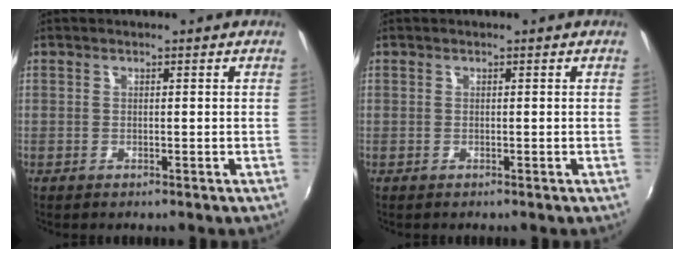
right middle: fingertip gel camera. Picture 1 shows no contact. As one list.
[{"total": 0.0}]